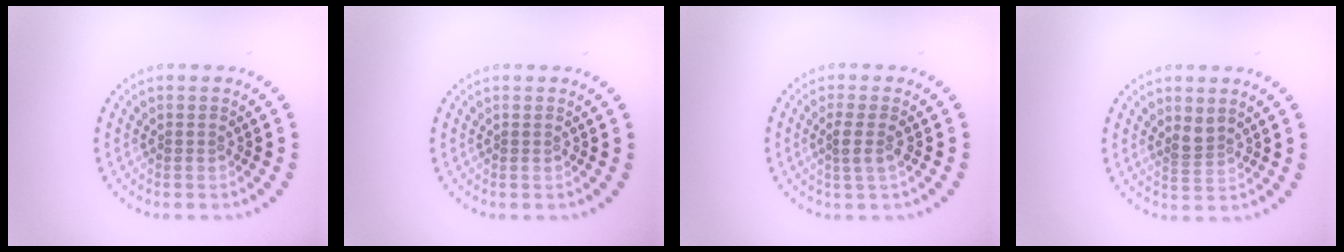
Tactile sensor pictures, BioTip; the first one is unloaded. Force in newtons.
{"total": 0.0}
{"total": 1.8, "press": 1.4, "slide": 1.1}
{"total": 1.7, "press": 1.3, "slide": 1.0}